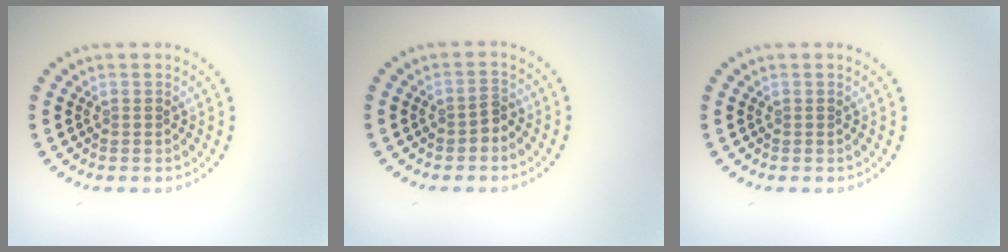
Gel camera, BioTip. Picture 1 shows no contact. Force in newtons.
{"total": 1.3, "press": 1.1, "slide": 0.7}
{"total": 0.0}